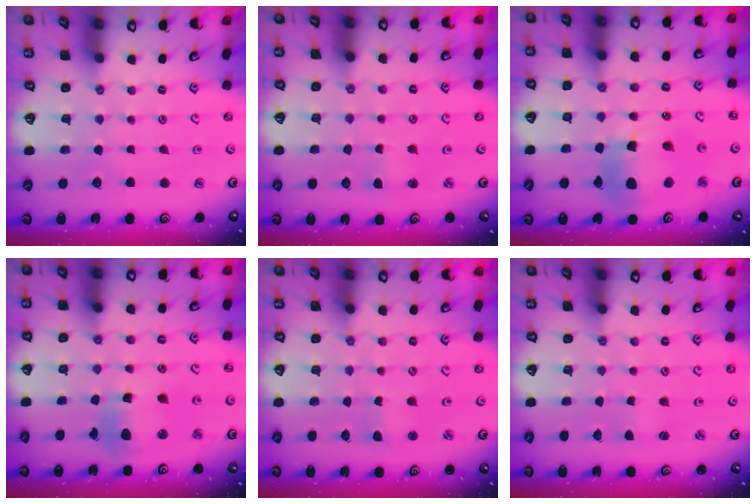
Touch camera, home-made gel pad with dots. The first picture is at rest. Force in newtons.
{"total": 1.8, "press": 1.8, "slide": 0.3}
{"total": 16.1, "press": 16.0, "slide": 1.8}
{"total": 12.3, "press": 12.2, "slide": 1.6}
{"total": 2.2, "press": 2.2, "slide": 0.2}
{"total": 0.8, "press": 0.8, "slide": 0.1}